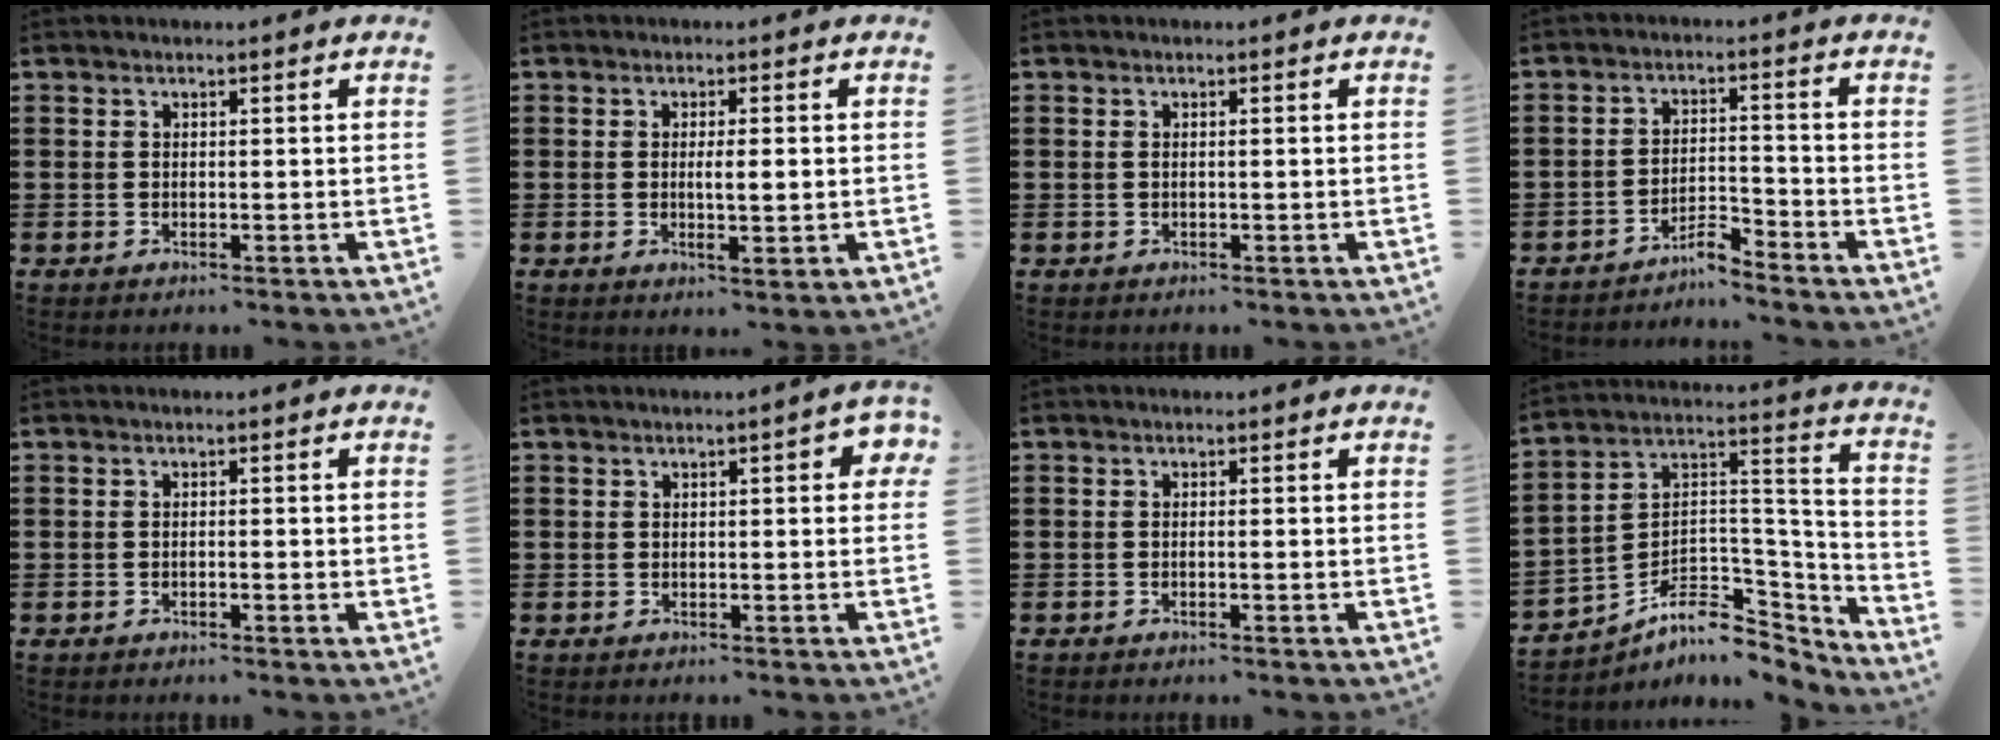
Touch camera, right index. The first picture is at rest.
{"total": 3.1, "force": [0.0, 0.6, 3.0], "torque": [-0.055, 0.000, -0.003]}
{"total": 0.6, "force": [0.0, 0.1, 0.6], "torque": [-0.012, -0.002, 0.001]}
{"total": 3.8, "force": [-3.7, 0.1, 0.9], "torque": [-0.021, 0.004, -0.076]}
{"total": 0.7, "force": [-0.3, 0.1, 0.6], "torque": [-0.012, -0.004, -0.005]}
{"total": 2.2, "force": [0.5, 0.6, 2.1], "torque": [-0.033, 0.003, 0.004]}
{"total": 0.6, "force": [-0.2, -0.1, 0.5], "torque": [-0.008, -0.003, -0.004]}
{"total": 7.4, "force": [-5.2, 4.4, 2.7], "torque": [-0.059, -0.006, -0.096]}